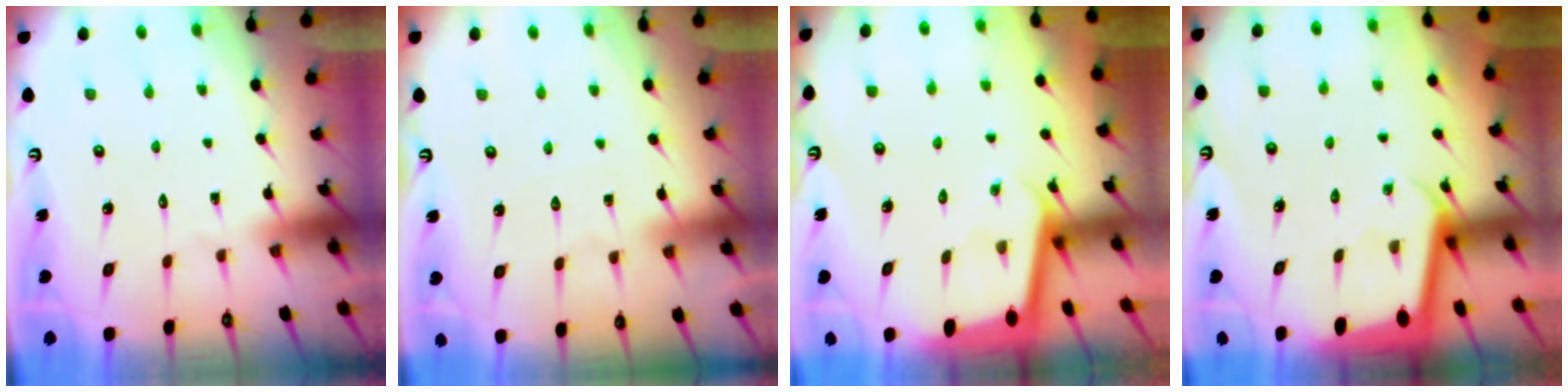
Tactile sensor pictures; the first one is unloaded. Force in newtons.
{"total": 2.0, "press": 2.0, "slide": 0.3}
{"total": 1.9, "press": 1.9, "slide": 0.2}
{"total": 2.0, "press": 2.0, "slide": 0.1}